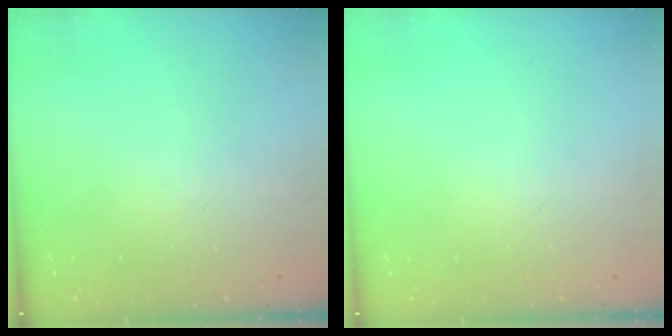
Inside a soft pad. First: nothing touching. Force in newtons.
{"total": 0.0}